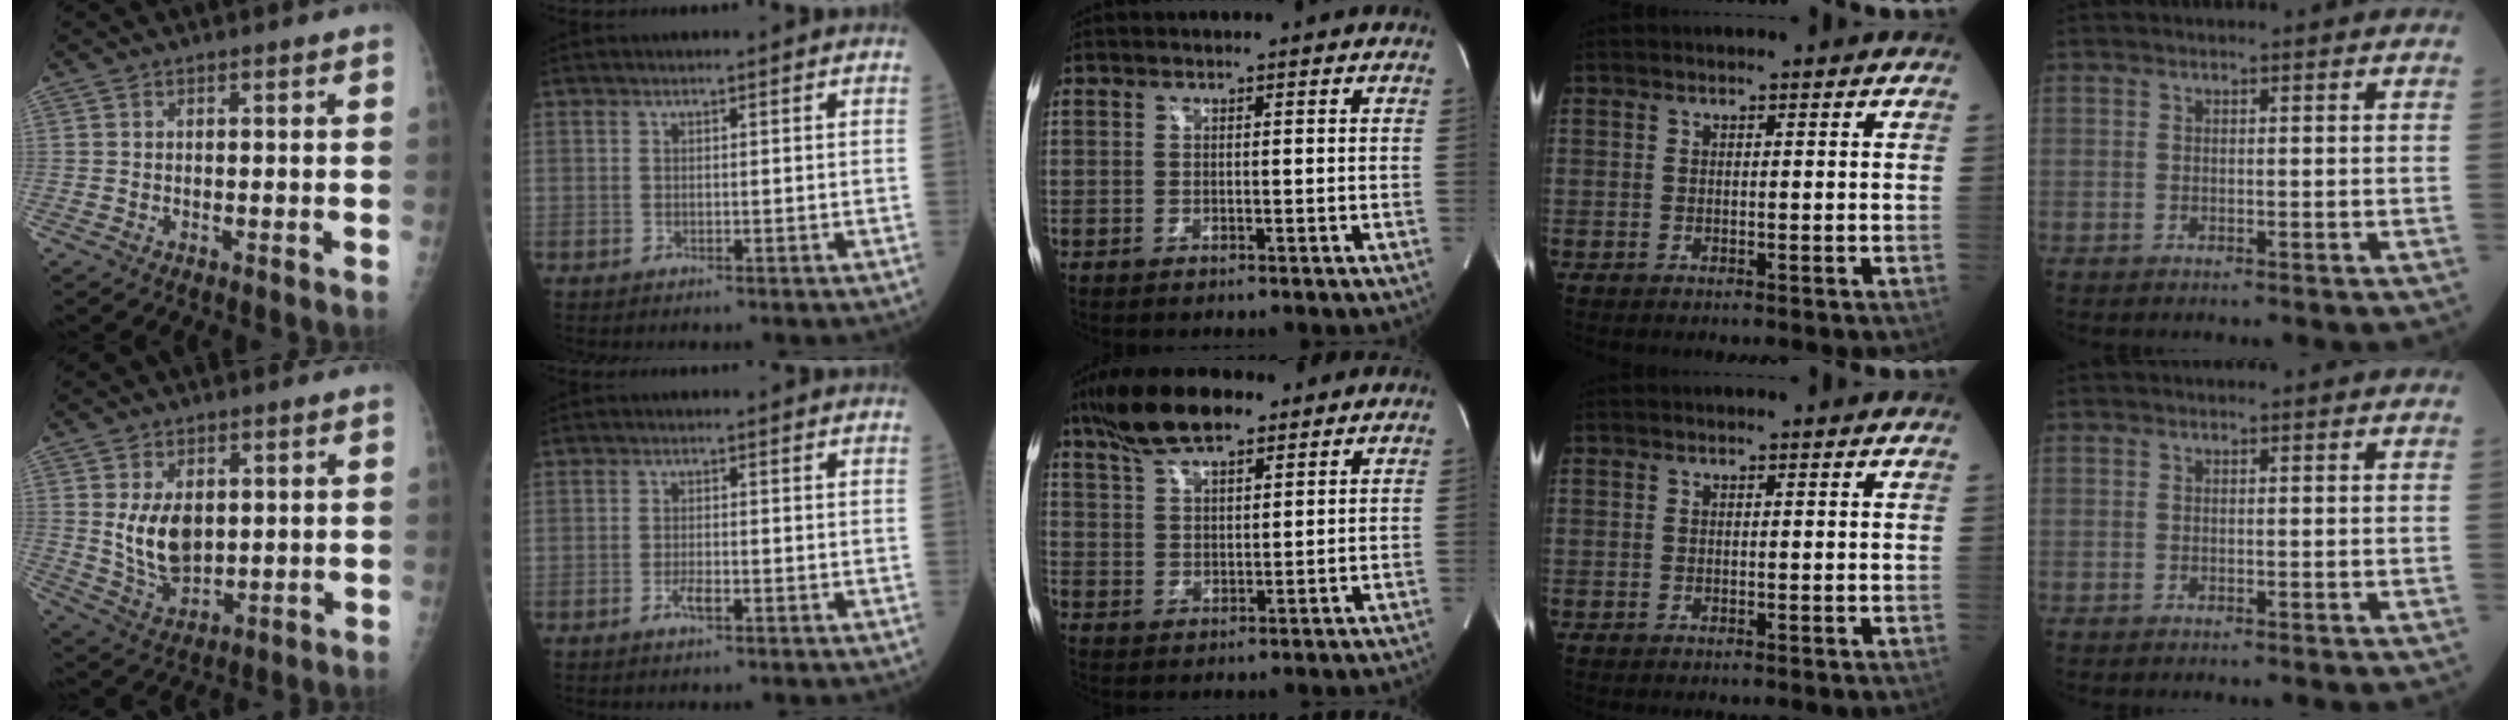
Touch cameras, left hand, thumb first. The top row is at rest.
{"thumb": {"total": 9.1, "force": [1.5, 5.9, 6.8], "torque": [-0.101, -0.020, 0.045]}, "index": {"total": 1.9, "force": [-1.0, 0.4, 1.5], "torque": [-0.034, -0.001, -0.017]}, "middle": {"total": 10.9, "force": [8.0, 3.3, 6.6], "torque": [-0.129, 0.017, 0.145]}}